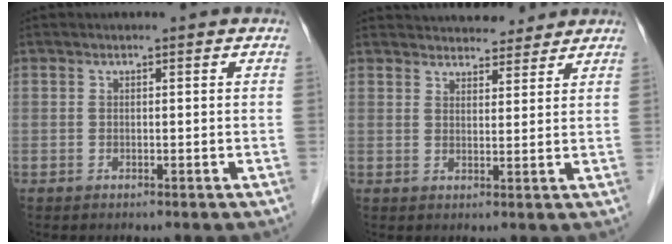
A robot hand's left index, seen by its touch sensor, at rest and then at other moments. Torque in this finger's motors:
{"motor_torque": [1.06, -1.08, 0.41, 0.09]}